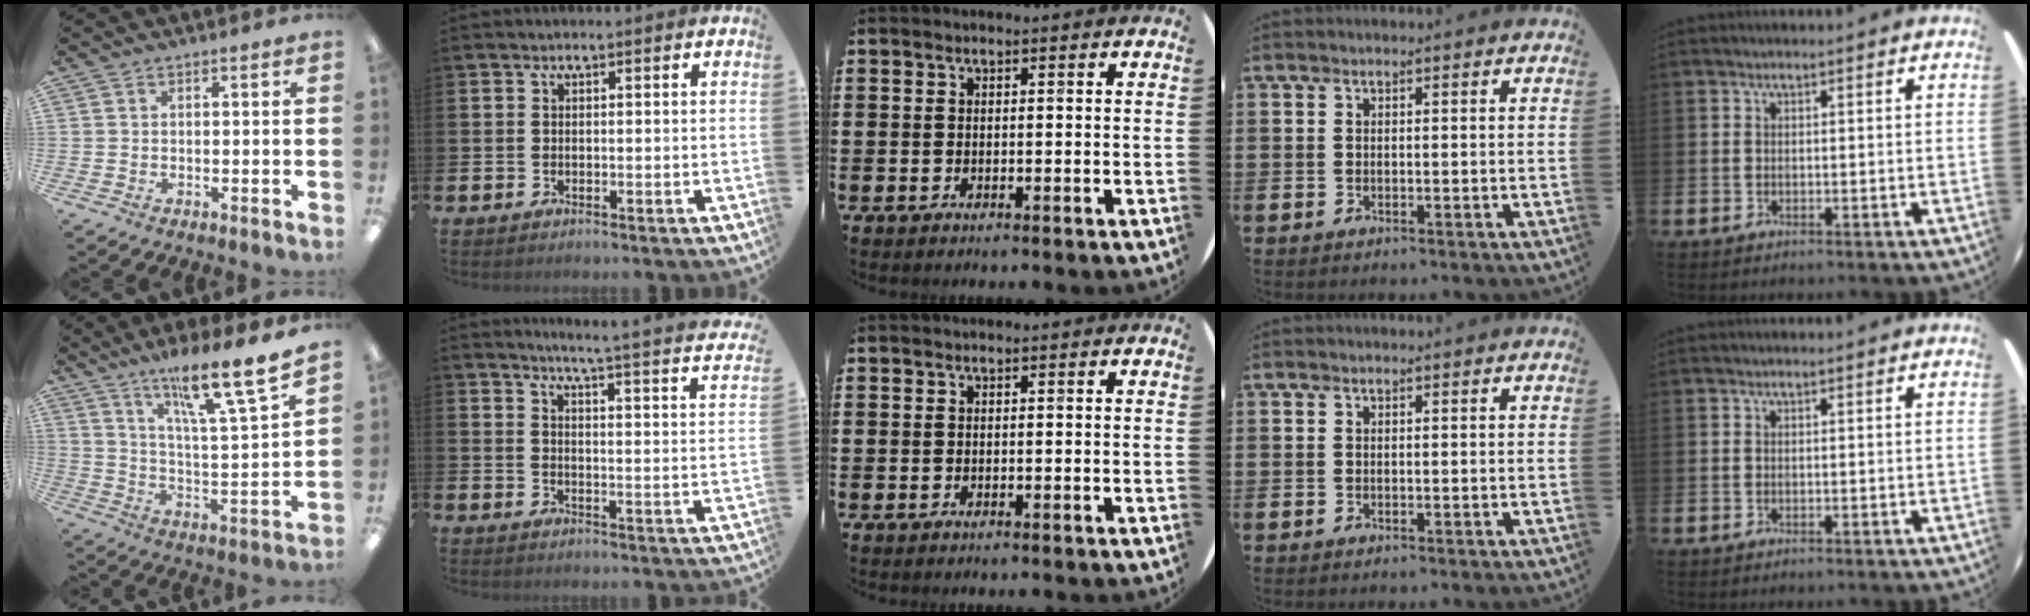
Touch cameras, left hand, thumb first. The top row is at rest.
{"thumb": {"total": 15.3, "force": [12.5, 1.1, 8.9], "torque": [-0.145, -0.092, 0.197]}, "index": {"total": 4.2, "force": [4.0, -0.7, 1.3], "torque": [-0.031, -0.048, 0.057]}}